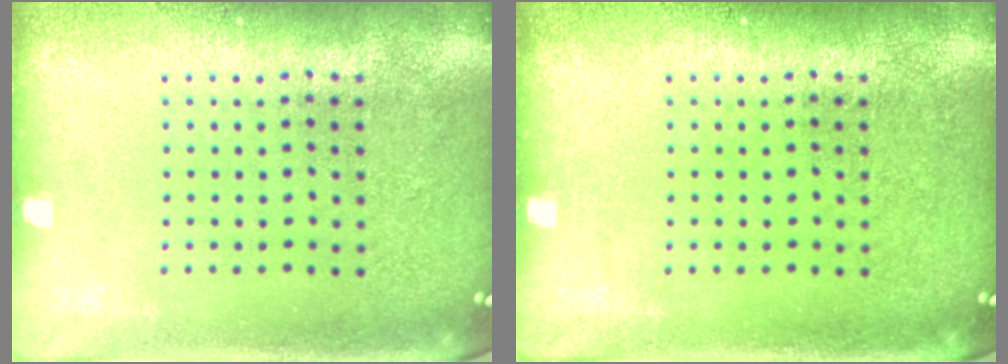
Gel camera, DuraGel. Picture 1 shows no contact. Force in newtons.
{"total": 0.0}